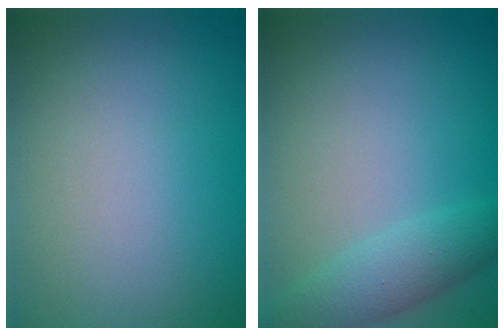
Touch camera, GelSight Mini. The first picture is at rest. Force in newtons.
{"total": 3.1, "press": 3.1, "slide": 0.1}